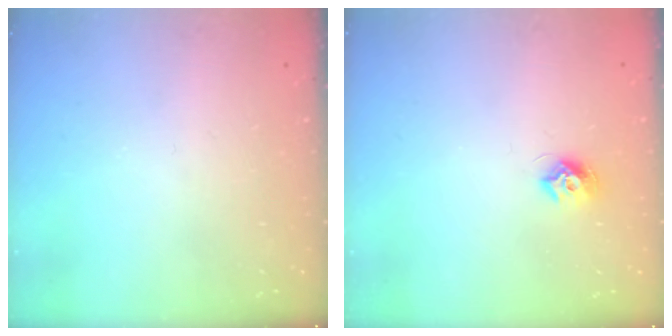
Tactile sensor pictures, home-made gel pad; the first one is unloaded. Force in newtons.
{"total": 7.2, "press": 7.2, "slide": 0.4}